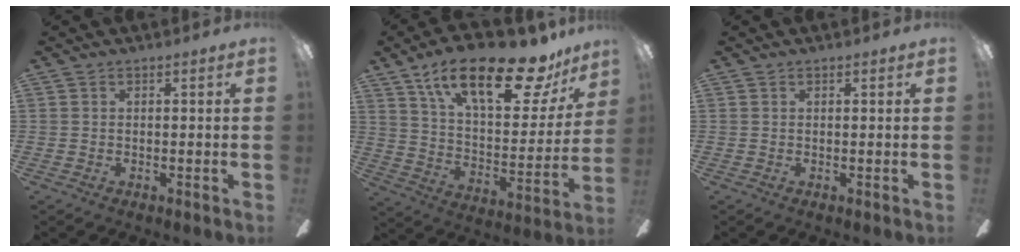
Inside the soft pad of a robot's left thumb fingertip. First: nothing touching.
{"total": 24.5, "force": [16.1, 8.7, 16.4], "torque": [-0.252, -0.093, 0.266]}
{"total": 0.5, "force": [0.4, 0.1, 0.4], "torque": [-0.001, -0.003, 0.005]}